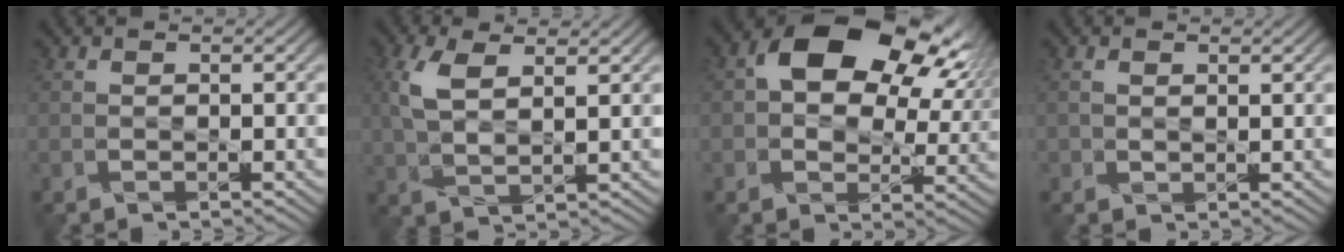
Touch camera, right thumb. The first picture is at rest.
{"total": 5.8, "force": [2.5, 2.2, 4.6], "torque": [-0.115, 0.006, 0.046]}
{"total": 15.5, "force": [5.9, 9.9, 10.4], "torque": [-0.168, 0.005, 0.105]}
{"total": 1.0, "force": [0.7, 0.6, 0.3], "torque": [-0.008, -0.001, 0.013]}